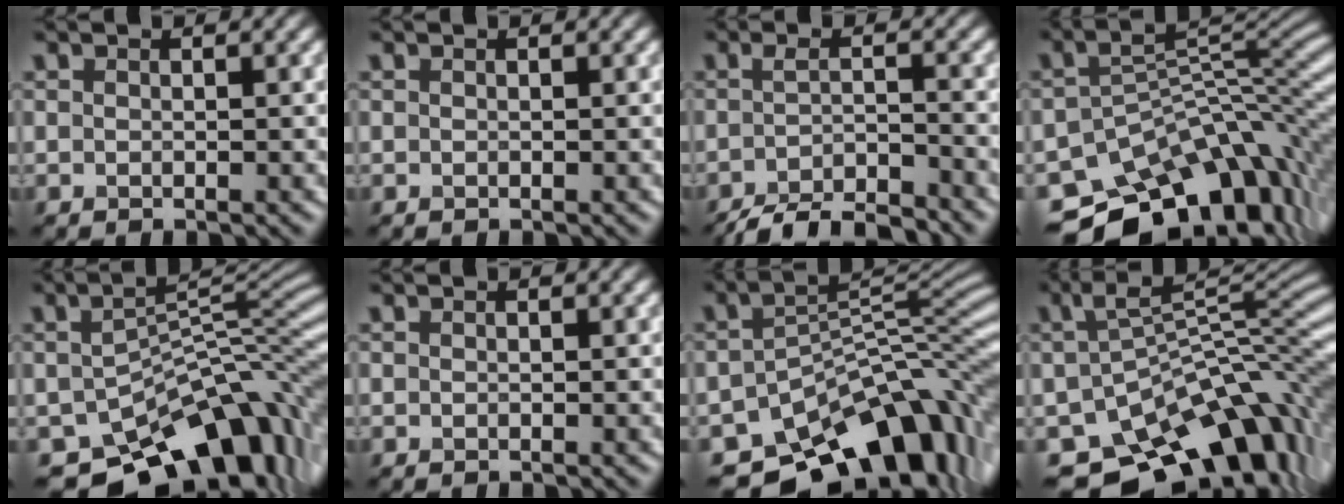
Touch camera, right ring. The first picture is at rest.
{"total": 0.0}
{"total": 5.7, "force": [-4.8, 1.1, 2.9], "torque": [-0.045, -0.007, -0.087]}
{"total": 14.0, "force": [-9.5, 6.9, 7.6], "torque": [-0.130, -0.006, -0.141]}
{"total": 12.0, "force": [-7.4, 5.5, 7.7], "torque": [-0.103, -0.006, -0.119]}
{"total": 0.0}
{"total": 13.0, "force": [-8.6, 6.1, 7.6], "torque": [-0.113, -0.010, -0.132]}
{"total": 12.8, "force": [-6.1, 6.7, 9.0], "torque": [-0.159, -0.009, -0.087]}